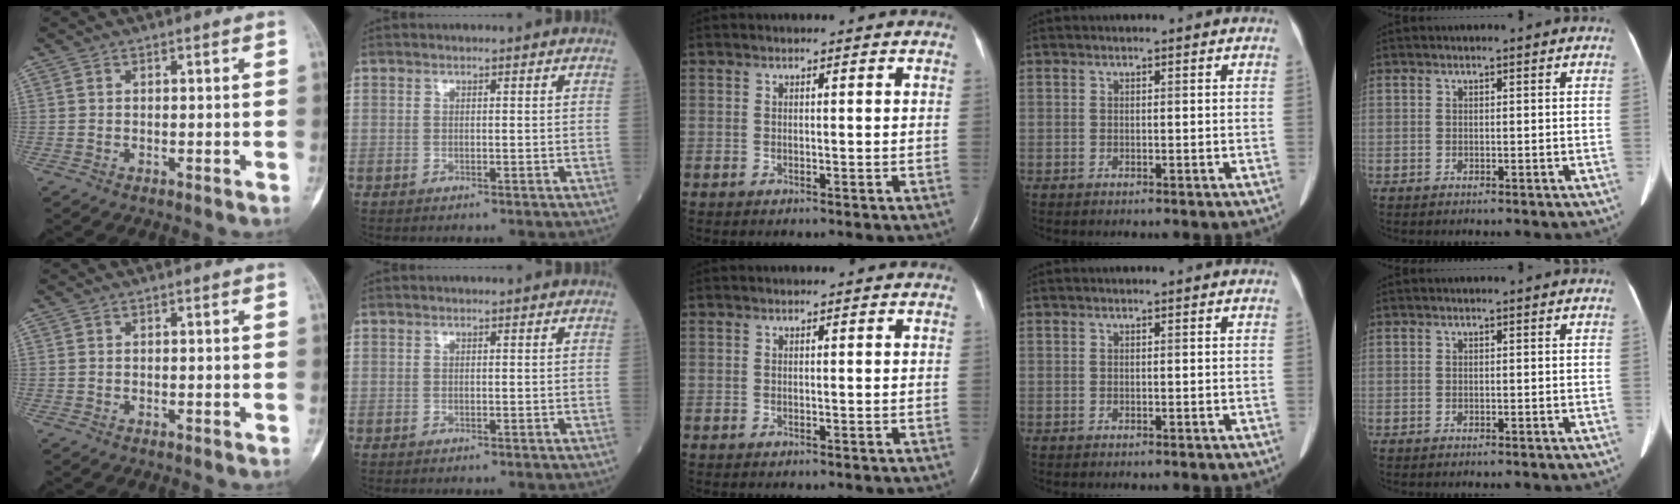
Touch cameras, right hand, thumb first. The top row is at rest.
{}